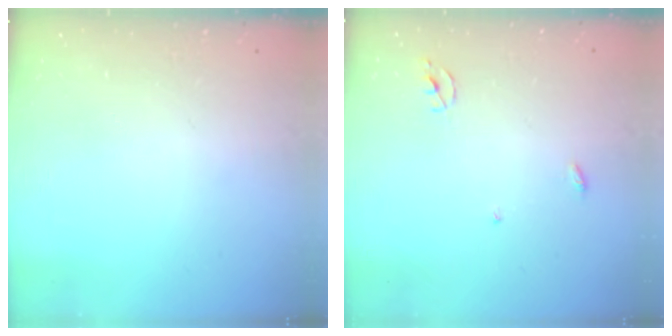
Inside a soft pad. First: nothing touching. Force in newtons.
{"total": 2.3, "press": 2.3, "slide": 0.1}